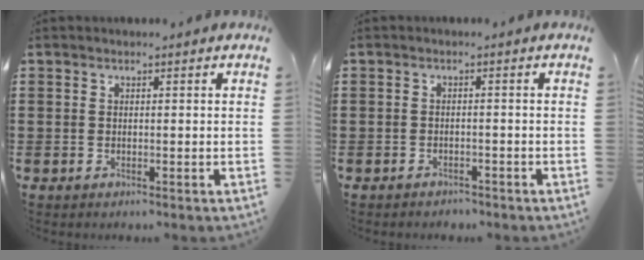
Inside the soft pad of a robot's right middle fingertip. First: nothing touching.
{"total": 1.2, "force": [-1.1, 0.3, -0.1], "torque": [-0.002, 0.003, -0.026]}